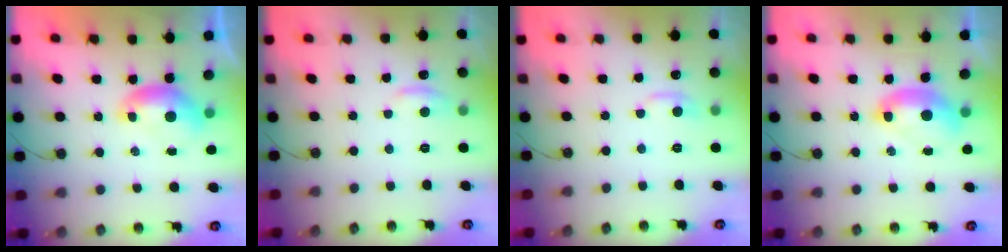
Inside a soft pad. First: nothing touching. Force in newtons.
{"total": 1.7, "press": 1.6, "slide": 0.7}
{"total": 1.0, "press": 0.4, "slide": 0.9}
{"total": 2.6, "press": 2.6, "slide": 0.6}